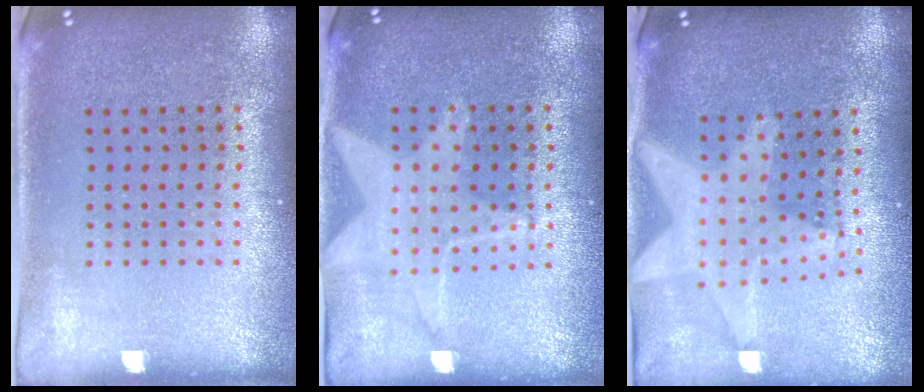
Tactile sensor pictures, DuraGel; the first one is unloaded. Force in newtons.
{"total": 1.5, "press": 1.4, "slide": 0.5}
{"total": 2.2, "press": 1.7, "slide": 1.3}